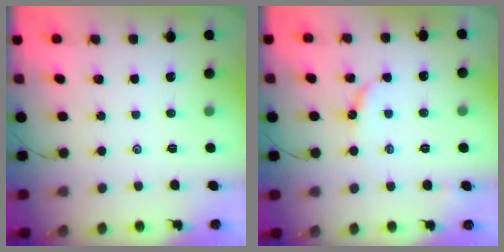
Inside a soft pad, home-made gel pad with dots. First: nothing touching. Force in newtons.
{"total": 4.4, "press": 4.4, "slide": 0.4}